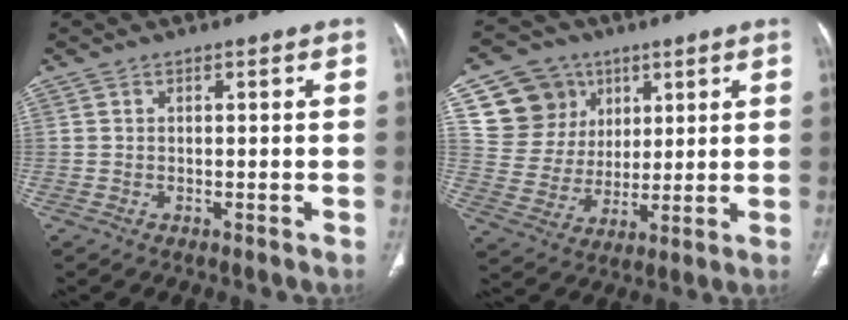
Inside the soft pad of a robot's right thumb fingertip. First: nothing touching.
{"total": 13.4, "force": [5.8, 11.6, 3.5], "torque": [-0.027, -0.011, 0.115]}